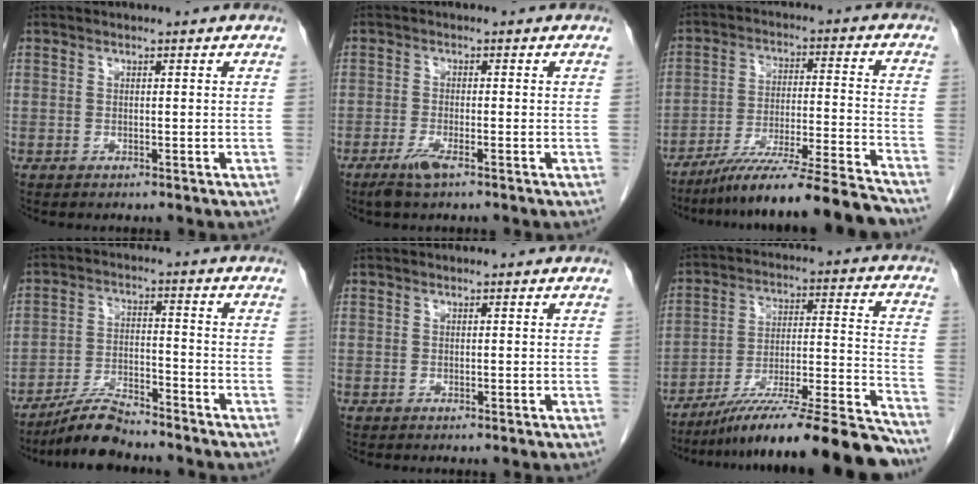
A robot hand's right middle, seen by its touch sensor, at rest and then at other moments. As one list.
[{"total": 3.0, "force": [-2.0, 0.4, 2.2], "torque": [-0.052, -0.006, -0.040]}, {"total": 17.1, "force": [-15.1, -2.1, 7.6], "torque": [-0.114, -0.014, -0.250]}, {"total": 7.5, "force": [-6.8, 1.0, 3.0], "torque": [-0.056, -0.013, -0.123]}, {"total": 0.0}, {"total": 22.4, "force": [-19.5, -0.8, 11.0], "torque": [-0.136, -0.001, -0.312]}]